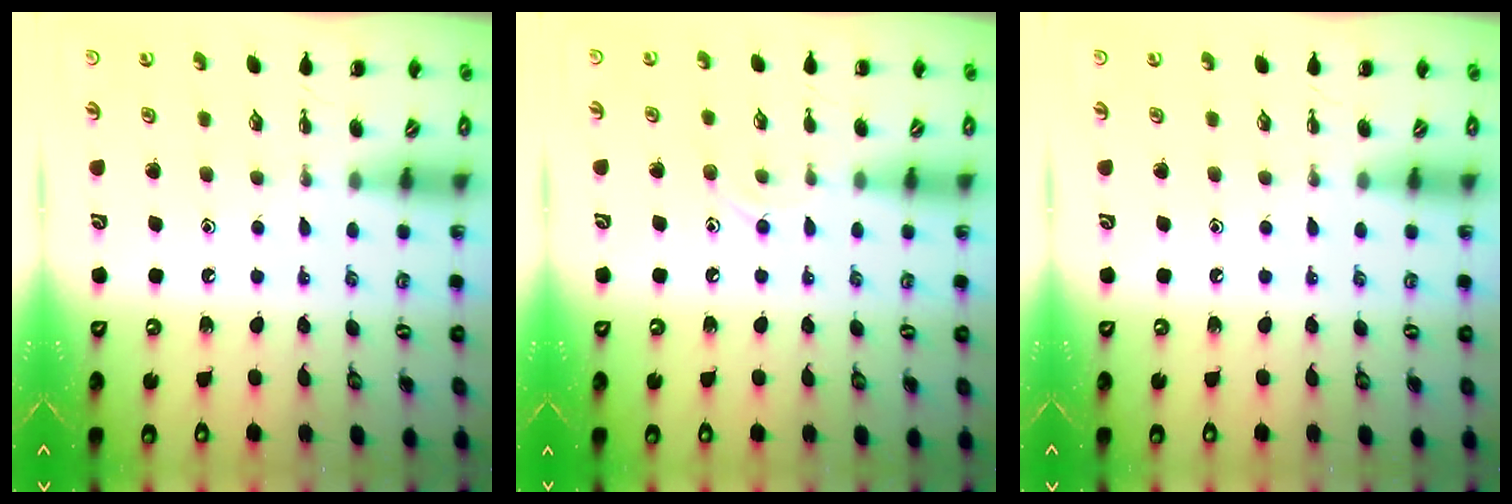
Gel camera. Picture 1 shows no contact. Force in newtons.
{"total": 6.4, "press": 6.2, "slide": 1.8}
{"total": 0.0}